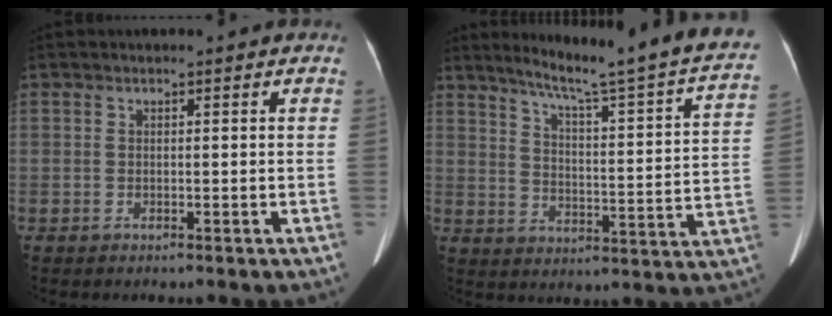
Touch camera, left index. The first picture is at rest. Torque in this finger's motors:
{"motor_torque": [0.64, -1.02, 0.04, 0.06]}